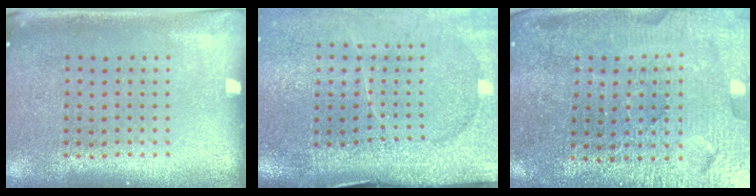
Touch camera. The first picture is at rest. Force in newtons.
{"total": 4.4, "press": 3.5, "slide": 2.6}
{"total": 3.3, "press": 3.3, "slide": 0.2}